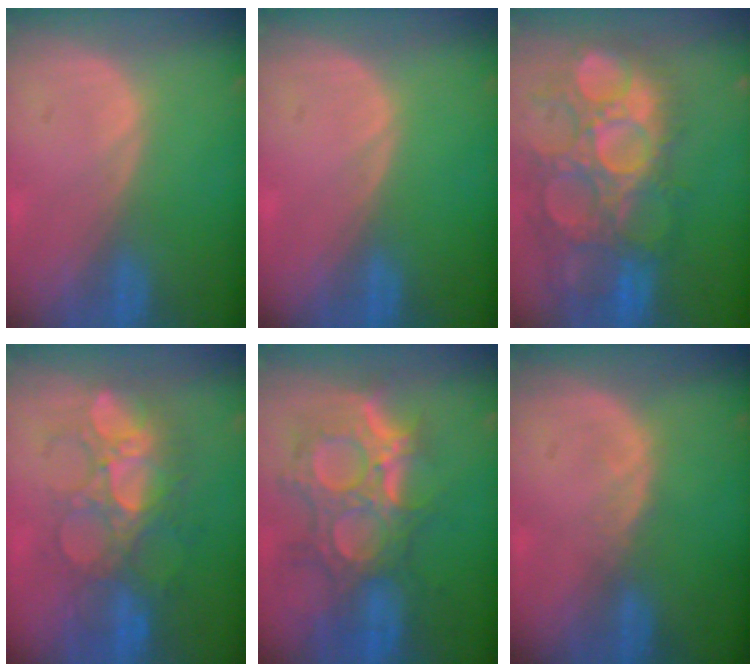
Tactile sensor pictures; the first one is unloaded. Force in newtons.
{"total": 0.0}
{"total": 14.2, "press": 12.7, "slide": 6.4}
{"total": 8.8, "press": 8.6, "slide": 1.6}
{"total": 11.9, "press": 10.6, "slide": 5.2}
{"total": 1.1, "press": 1.1, "slide": 0.2}